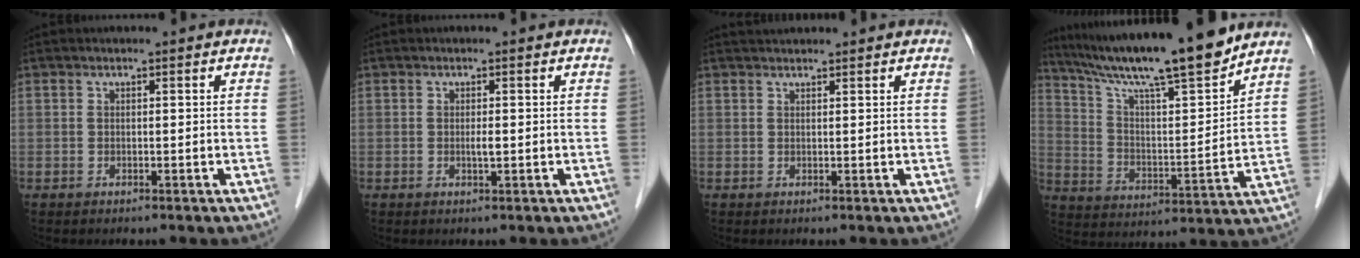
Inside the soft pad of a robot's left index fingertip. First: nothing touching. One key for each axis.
{"total": 1.0, "fx": -0.1, "fy": 0.1, "fz": 1.0, "tx": -0.020, "ty": -0.002, "tz": -0.001}
{"total": 2.2, "fx": 2.2, "fy": 0.3, "fz": 0.5, "tx": -0.008, "ty": 0.028, "tz": 0.038}
{"total": 18.8, "fx": 16.0, "fy": 0.1, "fz": 10.0, "tx": -0.167, "ty": 0.001, "tz": 0.263}